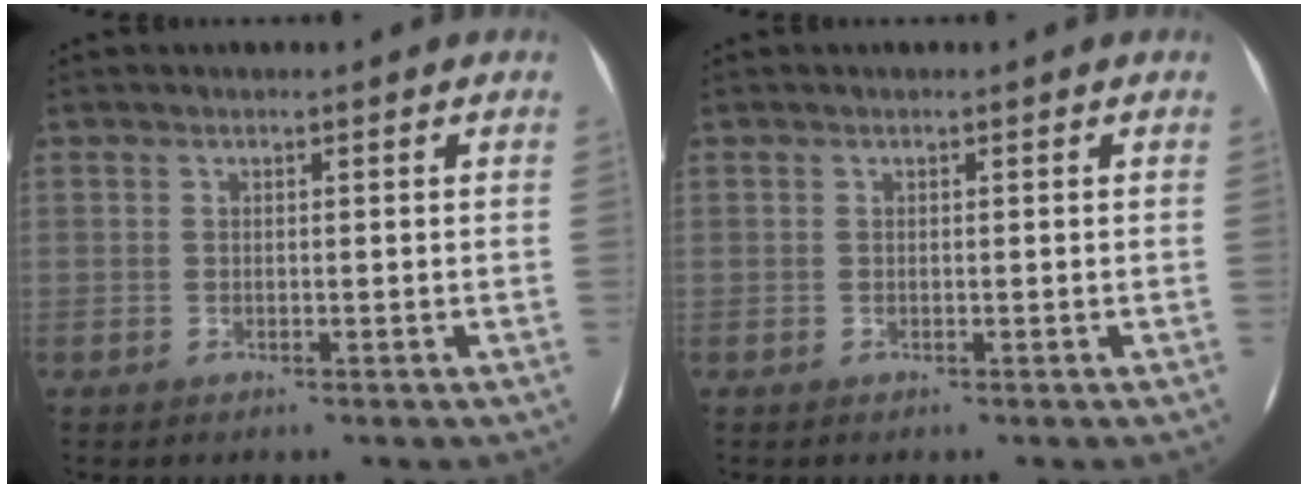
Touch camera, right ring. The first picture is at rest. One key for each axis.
{"total": 0.0}